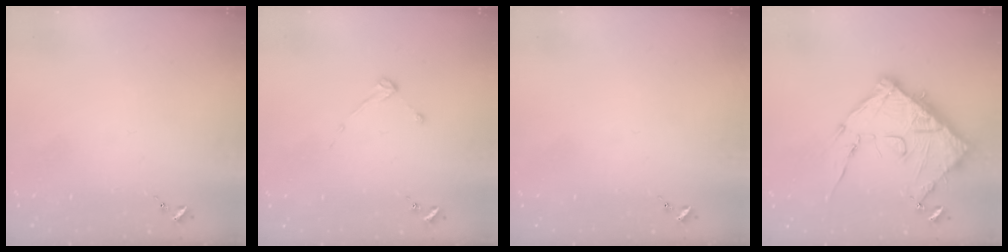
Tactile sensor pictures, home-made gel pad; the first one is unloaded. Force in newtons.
{"total": 2.6, "press": 2.5, "slide": 0.4}
{"total": 0.0}
{"total": 15.0, "press": 14.9, "slide": 1.5}